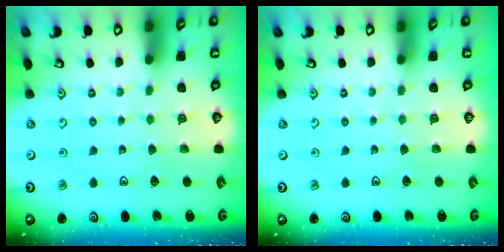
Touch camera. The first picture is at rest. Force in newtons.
{"total": 0.0}